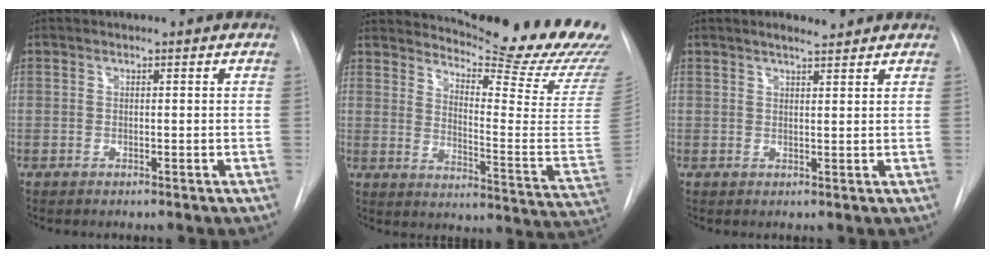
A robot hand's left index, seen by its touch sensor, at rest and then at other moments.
{"total": 24.6, "force": [21.7, 1.0, 11.6], "torque": [-0.177, -0.130, 0.266]}
{"total": 3.1, "force": [2.8, 0.5, 1.3], "torque": [-0.021, 0.012, 0.042]}